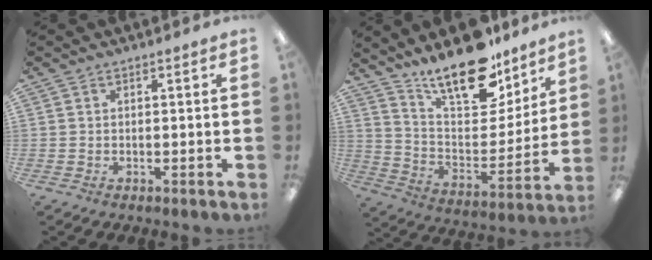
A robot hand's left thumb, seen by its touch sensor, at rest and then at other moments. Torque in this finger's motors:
{"motor_torque": [1.84, 1.82, 1.40, -1.37, 0.11]}